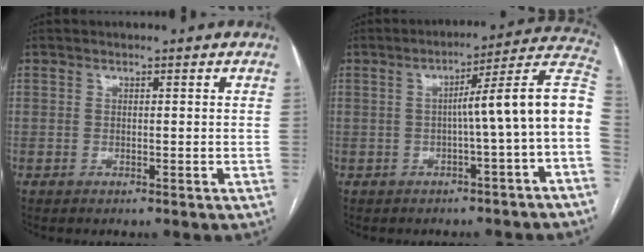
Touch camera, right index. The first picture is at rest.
{"total": 11.6, "force": [-1.5, -1.1, 11.5], "torque": [-0.145, 0.035, -0.028]}